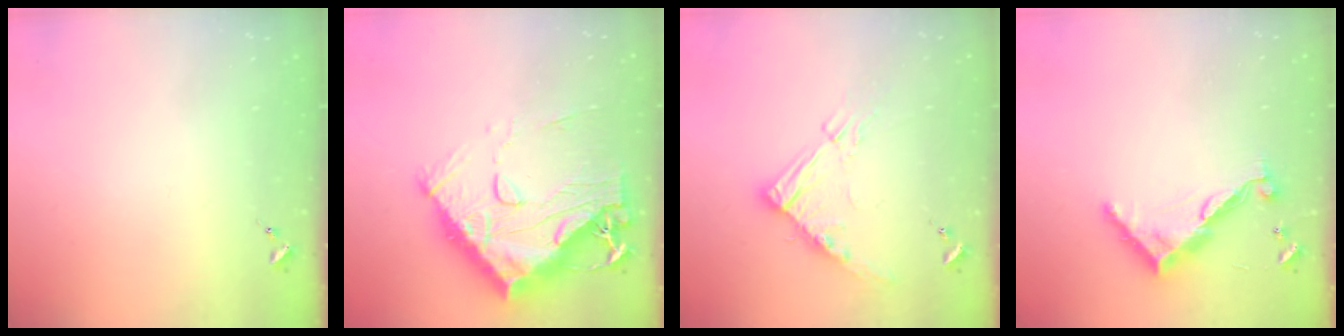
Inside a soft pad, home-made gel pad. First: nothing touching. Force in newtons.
{"total": 23.2, "press": 23.1, "slide": 2.2}
{"total": 12.3, "press": 12.2, "slide": 1.3}
{"total": 9.7, "press": 9.7, "slide": 0.3}